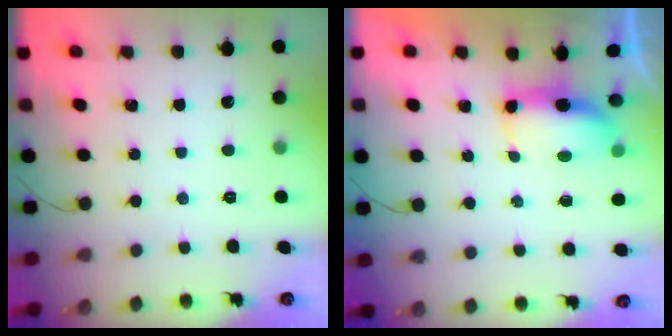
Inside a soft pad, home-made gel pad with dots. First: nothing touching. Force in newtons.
{"total": 6.4, "press": 6.3, "slide": 0.7}